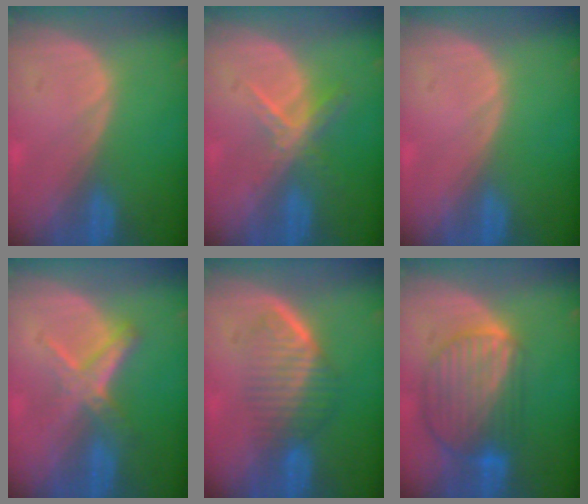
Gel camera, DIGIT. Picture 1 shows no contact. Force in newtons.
{"total": 5.6, "press": 4.8, "slide": 2.8}
{"total": 0.0}
{"total": 5.4, "press": 5.2, "slide": 1.3}
{"total": 6.7, "press": 5.8, "slide": 3.3}
{"total": 9.9, "press": 8.4, "slide": 5.2}